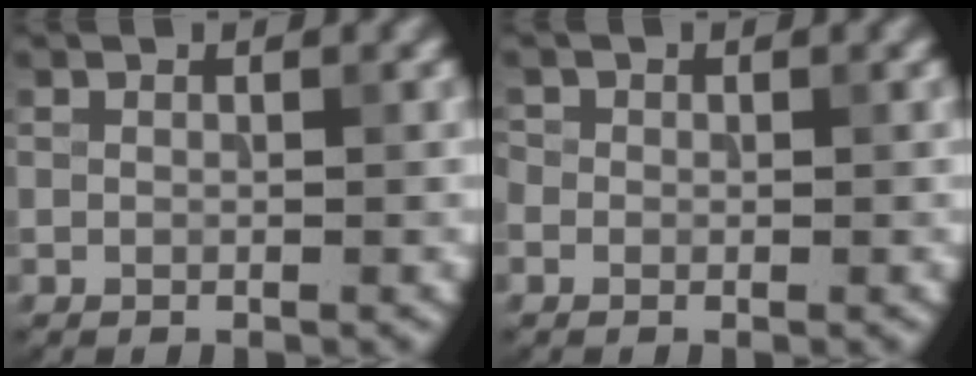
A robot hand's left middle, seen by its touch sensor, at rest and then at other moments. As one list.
[{"total": 0.9, "force": [0.0, 0.9, 0.2], "torque": [-0.006, -0.003, -0.005]}]